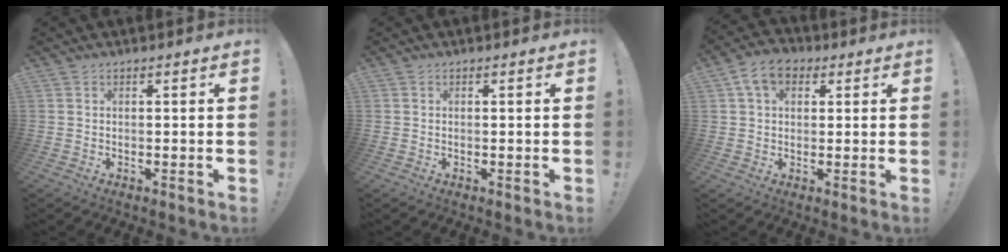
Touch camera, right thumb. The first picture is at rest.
{"total": 0.0}
{"total": 8.3, "force": [3.3, 5.5, 5.2], "torque": [-0.087, 0.006, 0.065]}